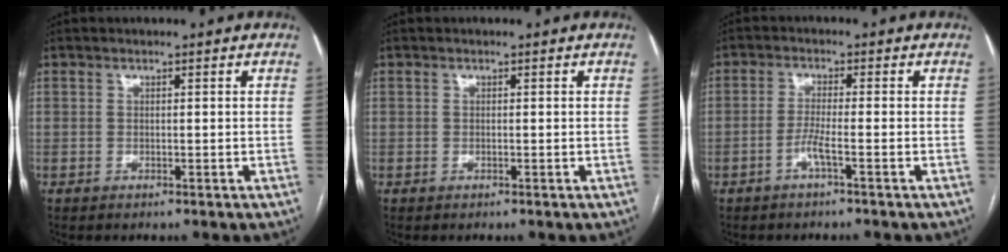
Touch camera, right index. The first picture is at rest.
{"total": 0.0}
{"total": 2.8, "force": [-1.4, -0.3, 2.4], "torque": [-0.047, -0.001, -0.031]}